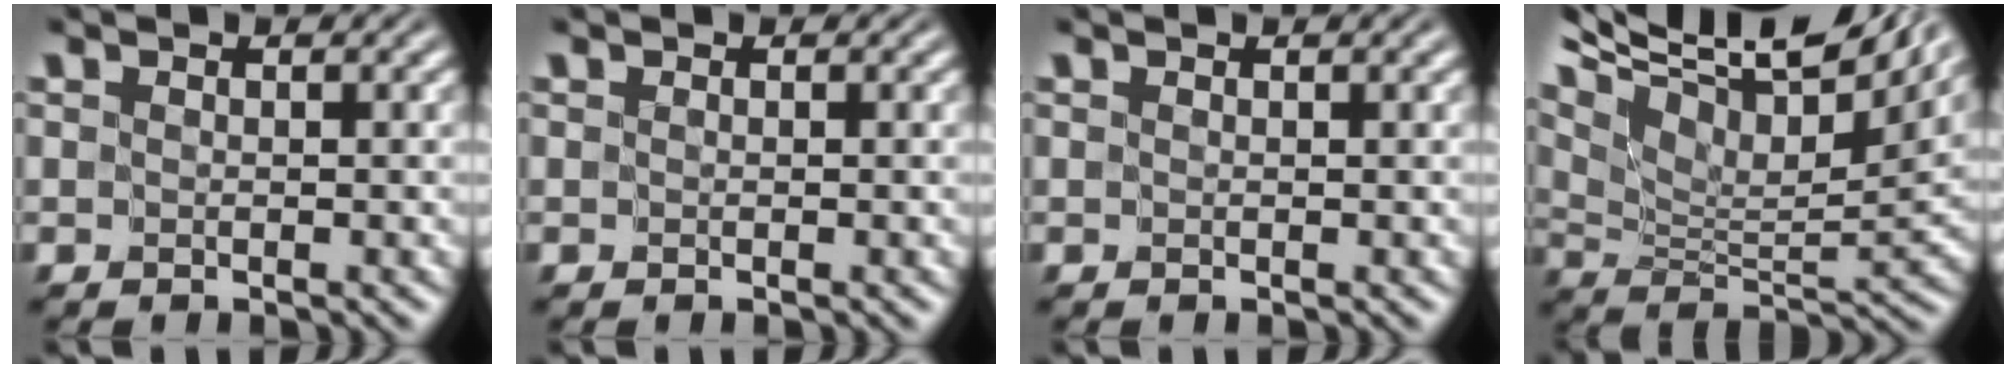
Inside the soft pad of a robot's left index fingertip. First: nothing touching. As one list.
[{"total": 0.0}, {"total": 1.3, "force": [0.9, 0.6, 0.8], "torque": [-0.004, 0.013, -0.006]}, {"total": 14.7, "force": [8.8, 5.2, 10.6], "torque": [-0.189, 0.044, 0.135]}]